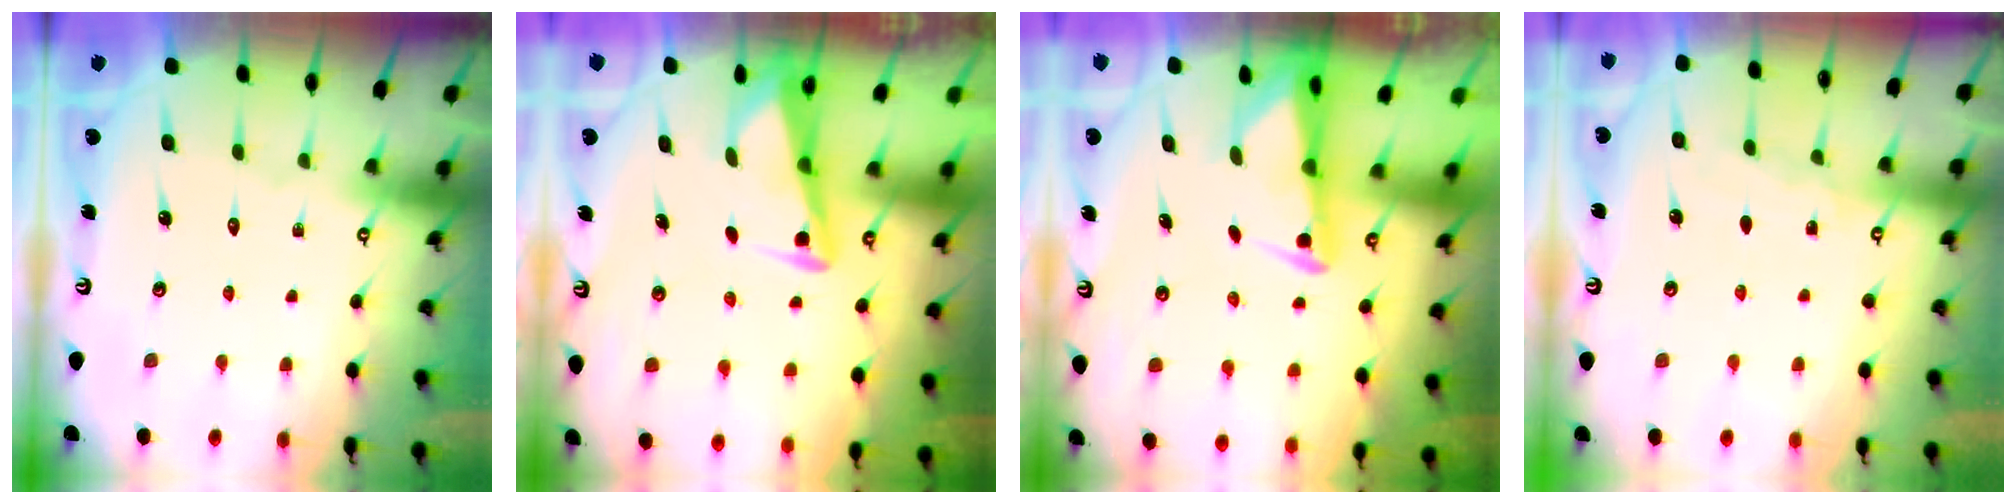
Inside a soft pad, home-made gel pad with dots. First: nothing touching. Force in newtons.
{"total": 3.7, "press": 3.6, "slide": 0.4}
{"total": 2.2, "press": 2.1, "slide": 0.4}
{"total": 4.6, "press": 4.5, "slide": 0.4}